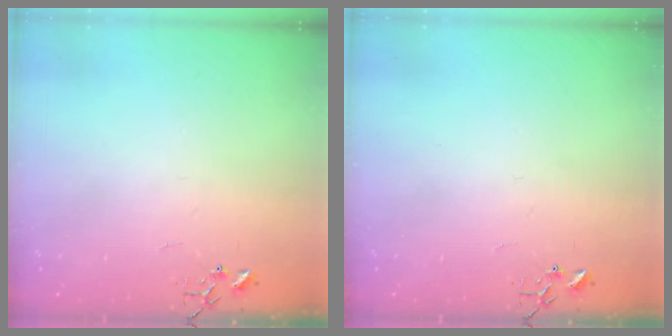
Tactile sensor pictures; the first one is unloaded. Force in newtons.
{"total": 0.0}